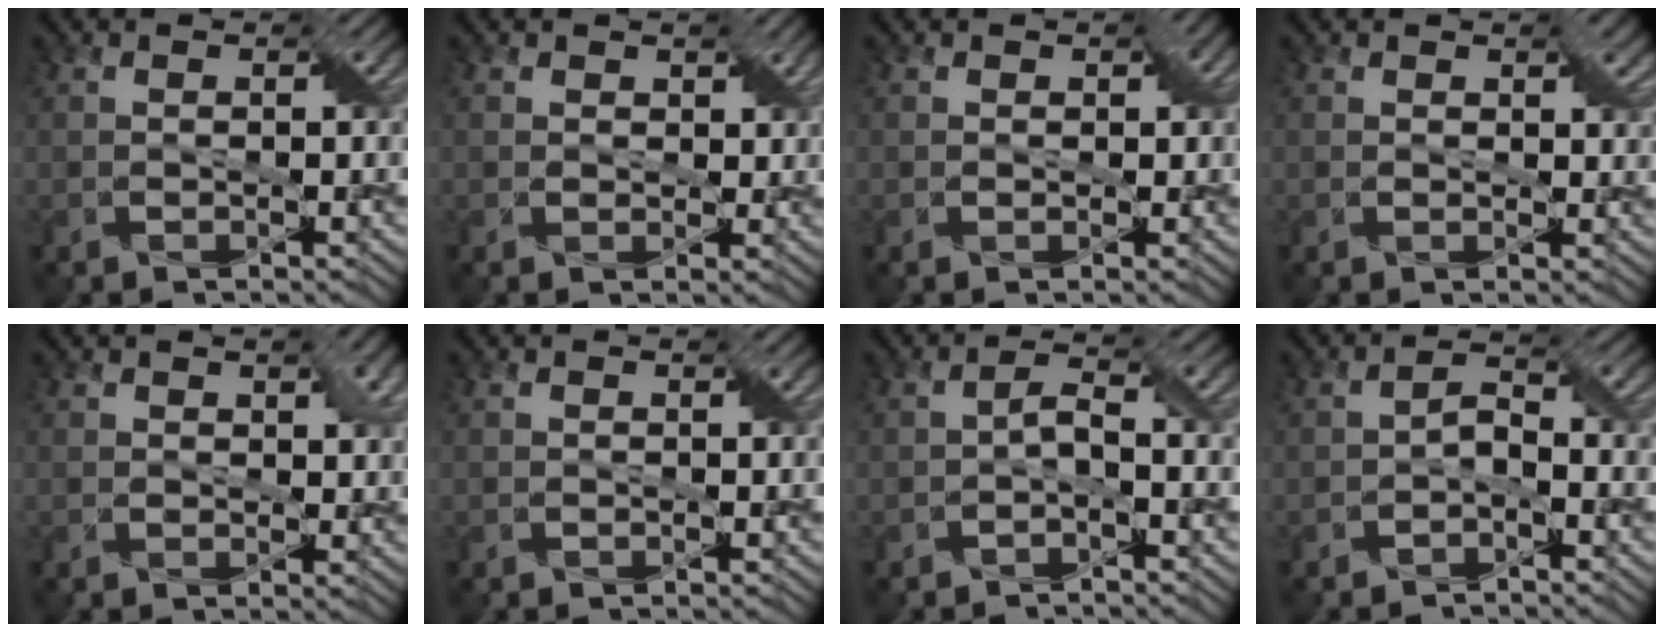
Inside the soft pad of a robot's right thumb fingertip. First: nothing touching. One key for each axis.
{"total": 1.6, "fx": 0.9, "fy": 1.2, "fz": 0.5, "tx": -0.008, "ty": 0.005, "tz": 0.007}
{"total": 1.9, "fx": 0.3, "fy": 1.5, "fz": 1.0, "tx": -0.001, "ty": 0.006, "tz": 0.000}
{"total": 1.4, "fx": 0.9, "fy": 0.9, "fz": 0.7, "tx": -0.011, "ty": -0.001, "tz": 0.008}
{"total": 1.9, "fx": 1.0, "fy": 1.2, "fz": 1.0, "tx": -0.018, "ty": -0.003, "tz": 0.011}
{"total": 0.0}
{"total": 1.8, "fx": -1.1, "fy": 0.3, "fz": 1.3, "tx": -0.026, "ty": 0.012, "tz": -0.023}
{"total": 2.0, "fx": -1.5, "fy": 0.6, "fz": 1.2, "tx": -0.022, "ty": 0.012, "tz": -0.031}